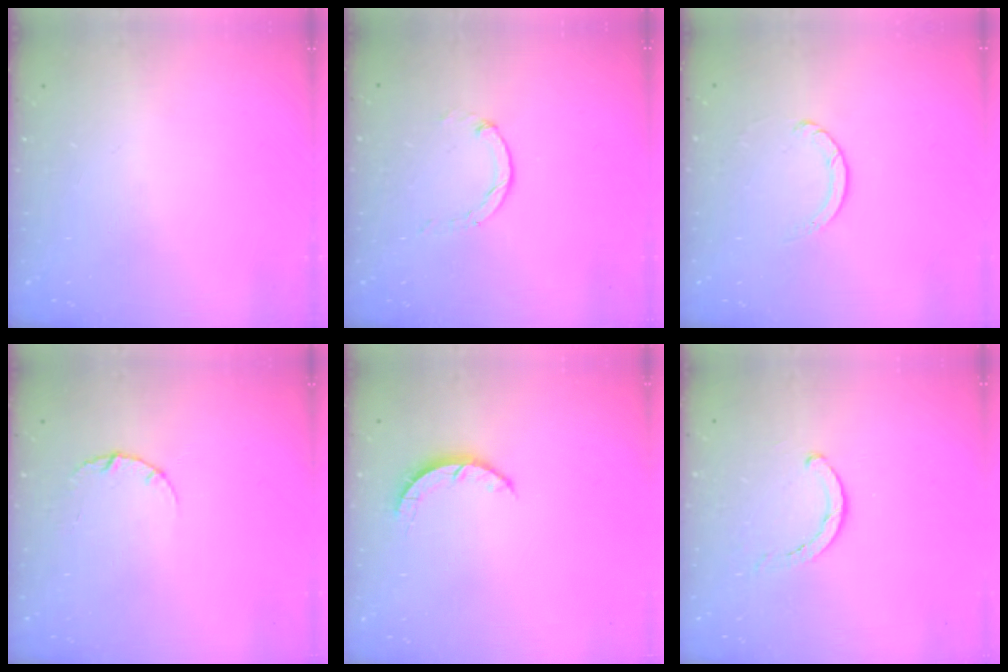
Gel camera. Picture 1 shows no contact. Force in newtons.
{"total": 0.8, "press": 0.7, "slide": 0.2}
{"total": 1.3, "press": 1.2, "slide": 0.2}
{"total": 2.6, "press": 2.6, "slide": 0.3}
{"total": 2.7, "press": 2.7, "slide": 0.4}
{"total": 2.8, "press": 2.8, "slide": 0.2}